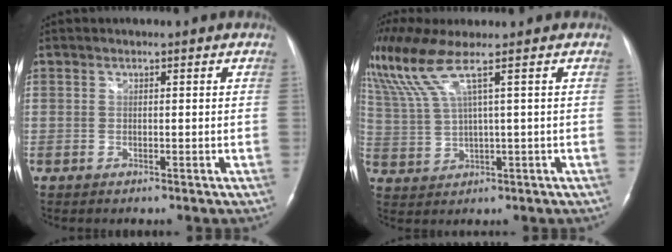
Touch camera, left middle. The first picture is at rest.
{"total": 7.6, "force": [4.9, -0.8, 5.7], "torque": [-0.139, 0.013, 0.111]}